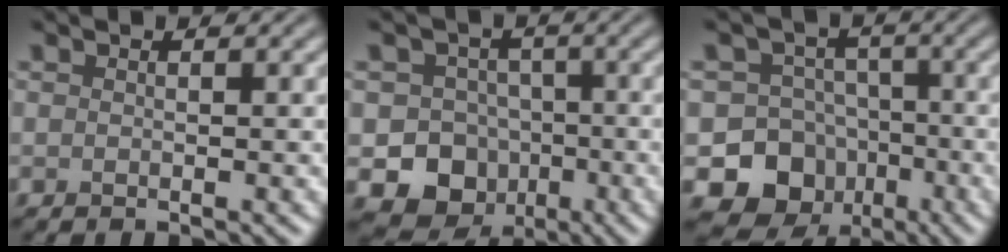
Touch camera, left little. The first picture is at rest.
{"total": 10.5, "force": [-4.1, 9.2, 2.7], "torque": [-0.018, -0.026, -0.080]}
{"total": 11.3, "force": [-5.2, 9.8, 2.3], "torque": [-0.024, -0.022, -0.099]}